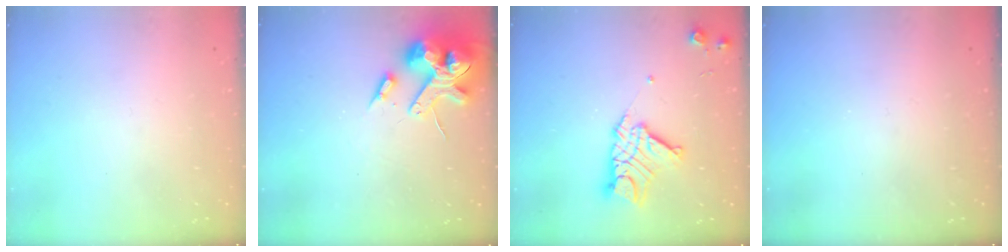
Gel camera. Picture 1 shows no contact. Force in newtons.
{"total": 15.2, "press": 15.0, "slide": 2.4}
{"total": 13.4, "press": 13.3, "slide": 1.2}
{"total": 0.0}